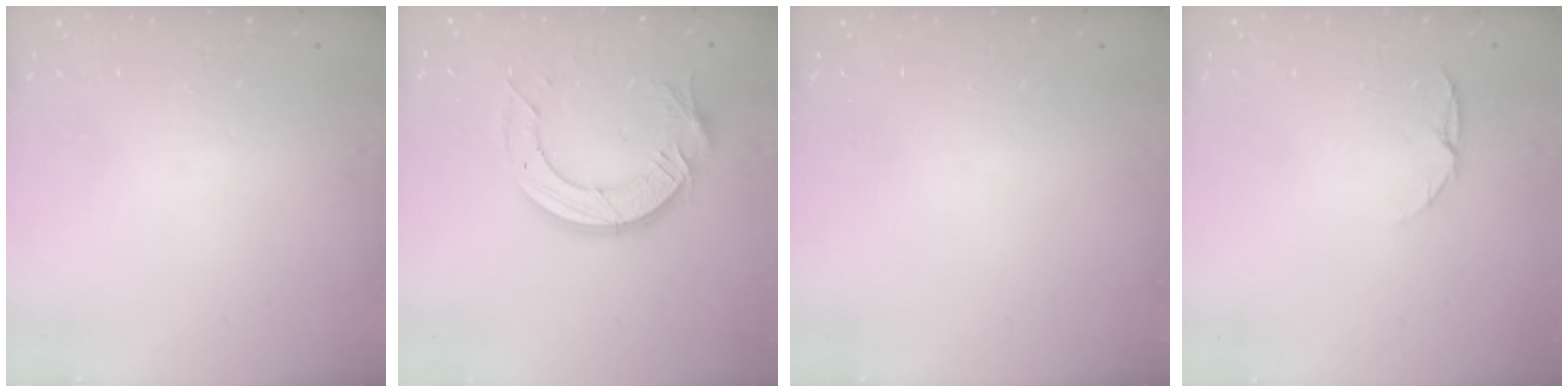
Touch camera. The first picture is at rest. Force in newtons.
{"total": 12.1, "press": 12.1, "slide": 1.0}
{"total": 0.0}
{"total": 4.9, "press": 4.8, "slide": 0.6}